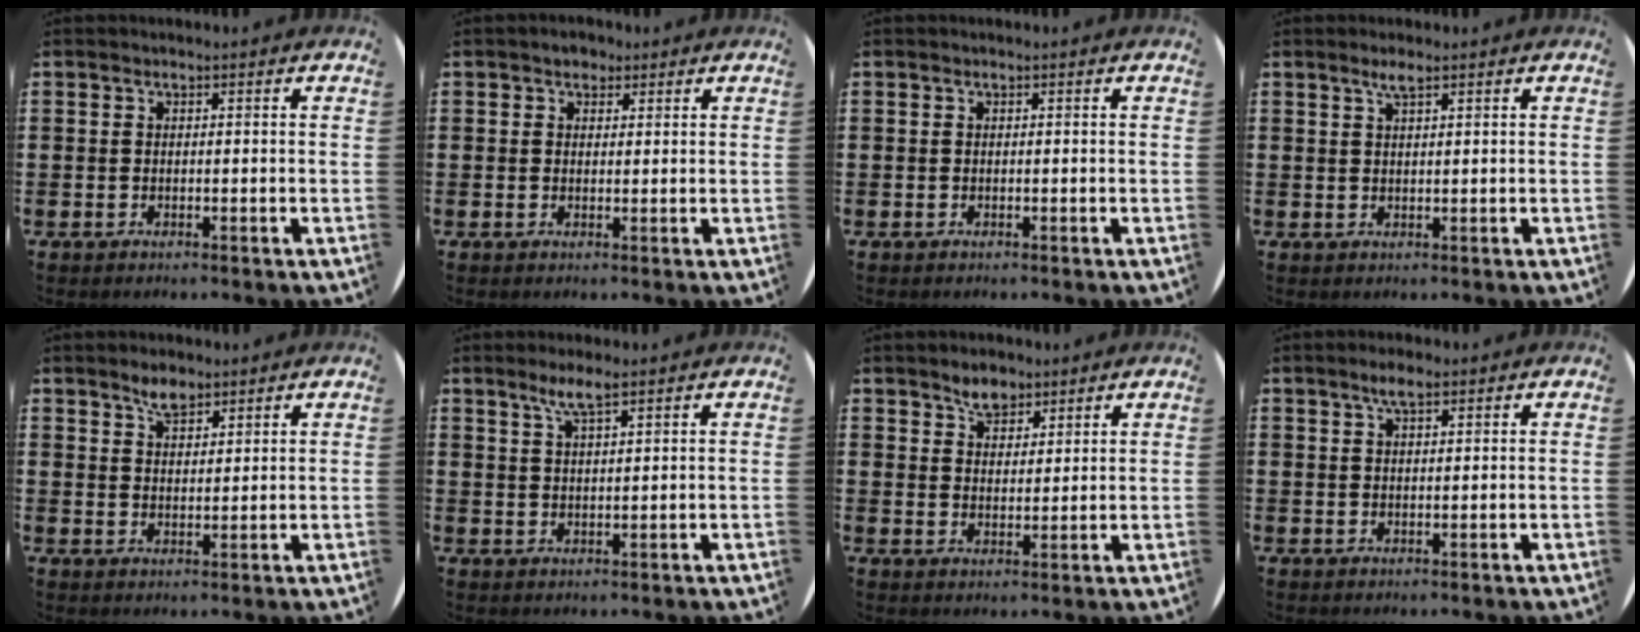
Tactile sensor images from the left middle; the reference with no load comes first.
{"total": 1.8, "force": [1.4, 1.0, 0.2], "torque": [0.011, 0.001, 0.023]}
{"total": 0.0}
{"total": 1.8, "force": [1.3, 0.2, 1.3], "torque": [-0.025, 0.005, 0.022]}
{"total": 3.2, "force": [2.7, 1.2, 1.3], "torque": [-0.021, 0.002, 0.048]}
{"total": 3.4, "force": [2.5, 0.2, 2.3], "torque": [-0.050, 0.005, 0.043]}
{"total": 3.6, "force": [3.0, 1.7, 0.7], "torque": [-0.013, -0.001, 0.056]}
{"total": 2.4, "force": [1.7, 0.6, 1.6], "torque": [-0.034, 0.006, 0.029]}